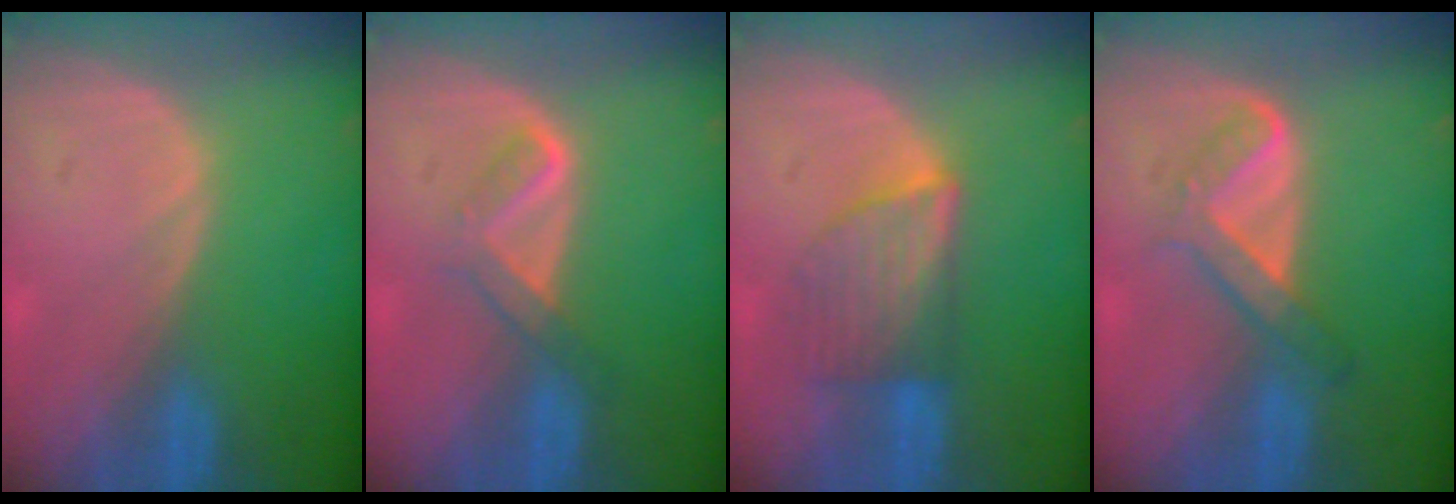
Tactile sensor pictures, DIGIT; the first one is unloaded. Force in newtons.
{"total": 3.7, "press": 3.7, "slide": 0.6}
{"total": 6.1, "press": 6.1, "slide": 0.3}
{"total": 4.9, "press": 4.8, "slide": 1.0}